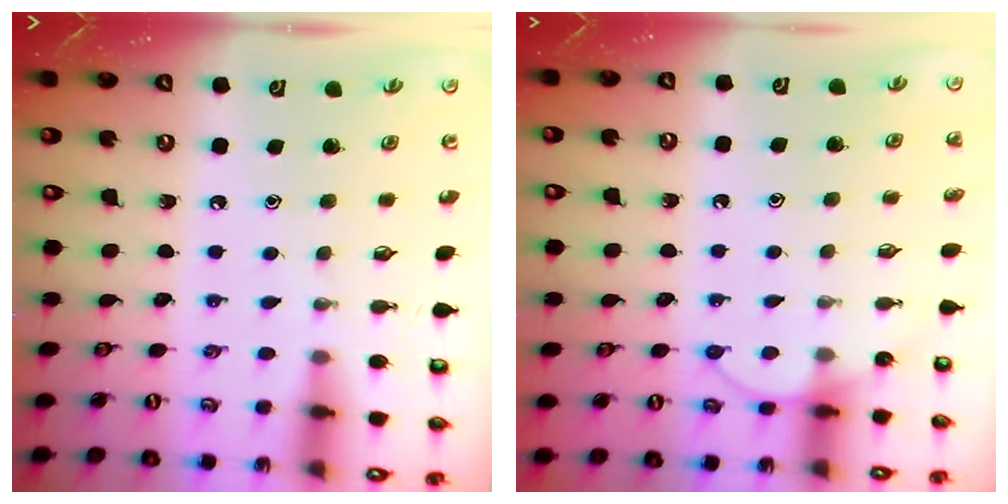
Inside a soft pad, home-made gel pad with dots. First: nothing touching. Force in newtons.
{"total": 6.5, "press": 6.4, "slide": 0.6}